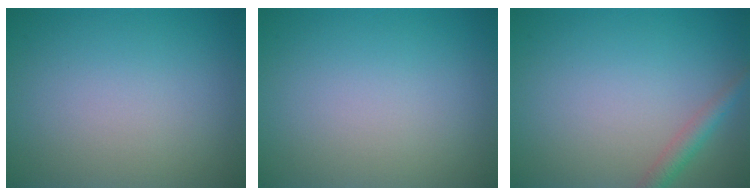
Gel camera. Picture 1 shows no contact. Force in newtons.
{"total": 0.0}
{"total": 2.0, "press": 2.0, "slide": 0.1}